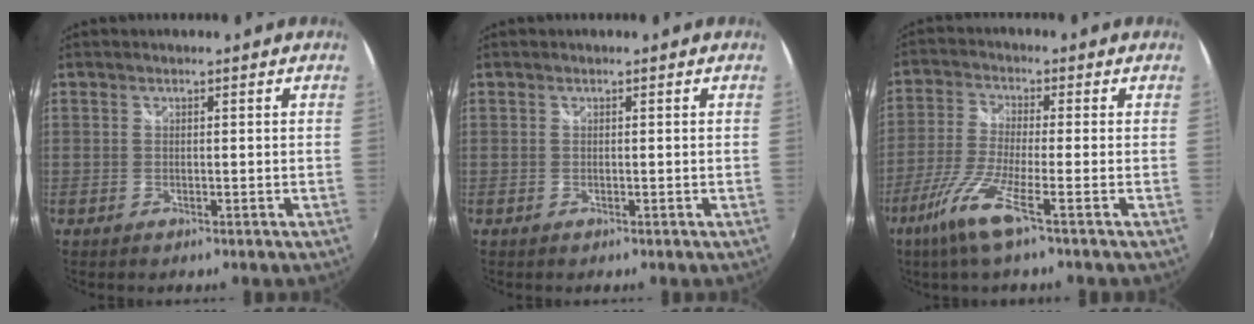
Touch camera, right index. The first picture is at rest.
{"total": 0.0}
{"total": 8.7, "force": [-4.9, -0.1, 7.2], "torque": [-0.171, -0.013, -0.101]}